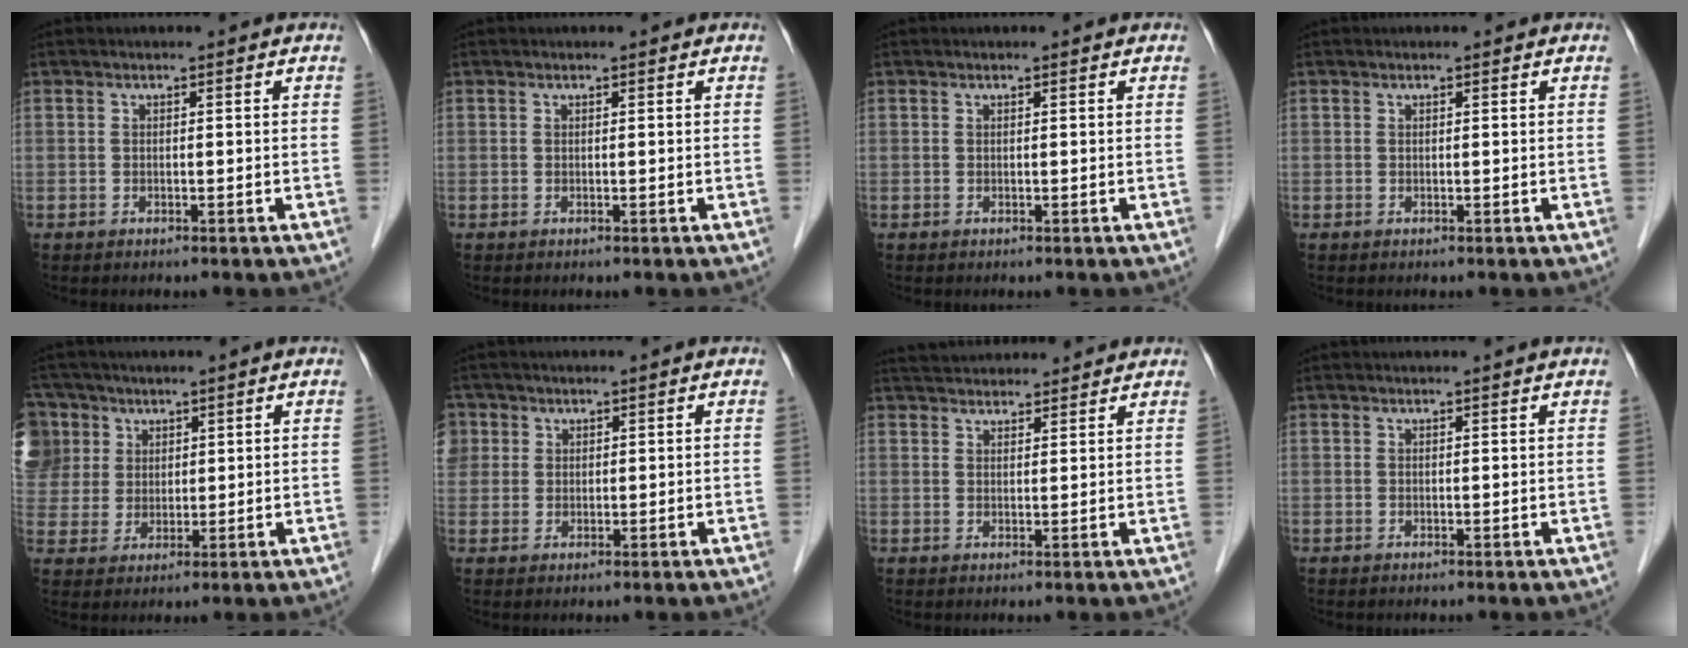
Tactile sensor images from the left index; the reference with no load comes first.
{"total": 0.0}
{"total": 0.0}
{"total": 0.0}
{"total": 15.6, "force": [7.7, 12.7, 4.8], "torque": [-0.172, 0.056, 0.169]}
{"total": 6.3, "force": [2.5, 5.6, 1.6], "torque": [-0.061, 0.022, 0.056]}
{"total": 10.3, "force": [9.7, 2.1, 2.7], "torque": [-0.040, 0.038, 0.140]}
{"total": 1.6, "force": [1.5, -0.4, 0.4], "torque": [-0.012, 0.003, 0.022]}